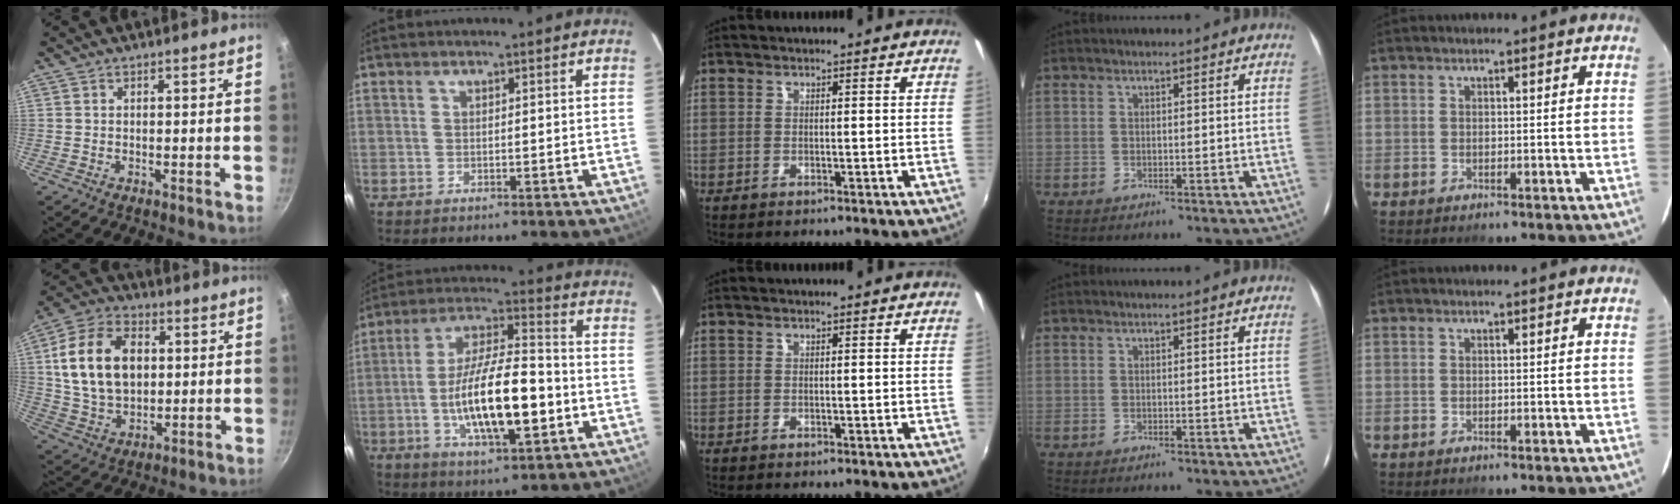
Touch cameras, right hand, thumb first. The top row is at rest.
{"thumb": {"total": 17.9, "force": [2.9, 12.2, 12.7], "torque": [-0.215, 0.004, 0.051]}, "index": {"total": 17.1, "force": [-4.2, 5.2, 15.8], "torque": [-0.289, -0.001, -0.068]}}